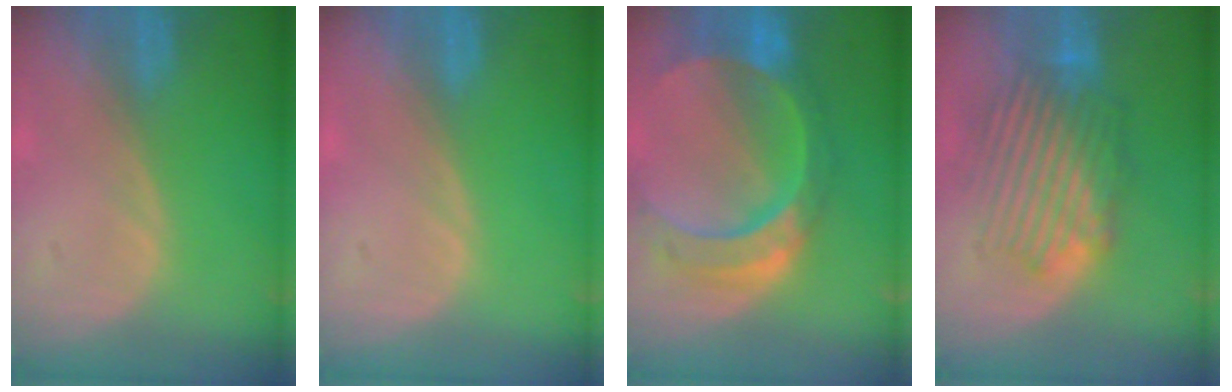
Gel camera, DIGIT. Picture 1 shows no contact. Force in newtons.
{"total": 0.0}
{"total": 11.1, "press": 9.2, "slide": 6.1}
{"total": 8.8, "press": 8.5, "slide": 2.2}